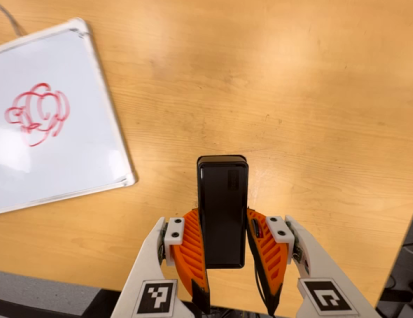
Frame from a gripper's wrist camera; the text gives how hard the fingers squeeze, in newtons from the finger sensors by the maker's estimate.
{"total": 4.5, "left": 3.4, "right": 5.7}